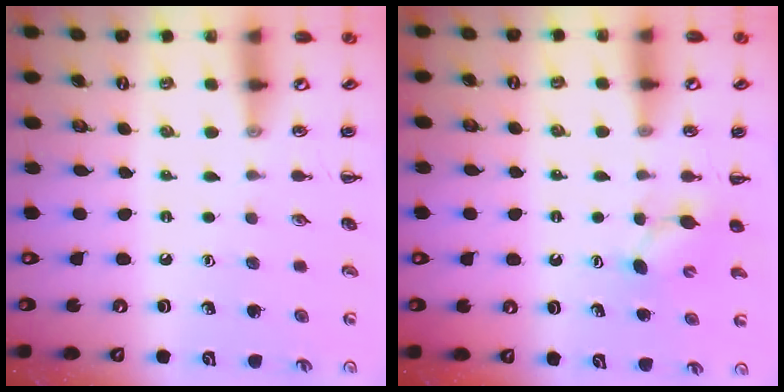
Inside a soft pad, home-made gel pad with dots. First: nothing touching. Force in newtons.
{"total": 3.6, "press": 3.5, "slide": 0.8}